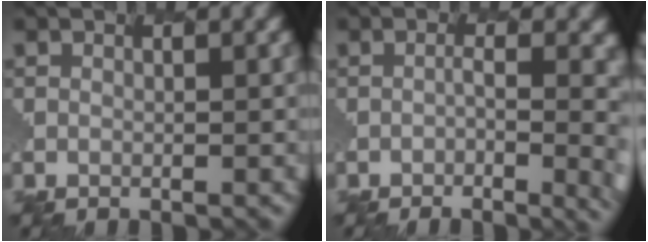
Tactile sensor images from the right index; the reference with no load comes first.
{"total": 5.0, "force": [-1.8, 1.3, 4.5], "torque": [-0.067, -0.016, -0.017]}